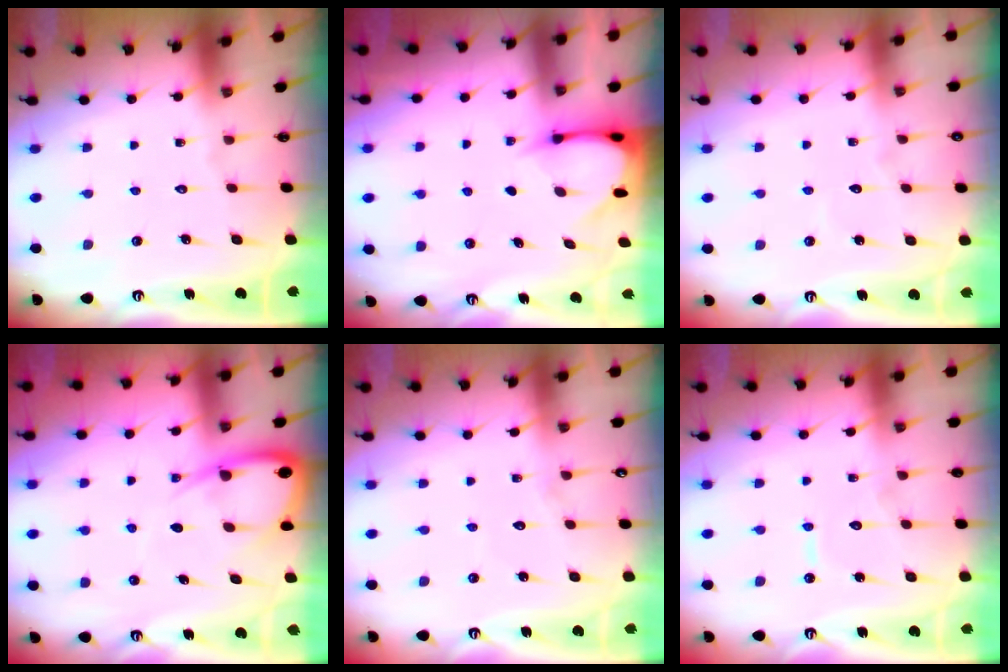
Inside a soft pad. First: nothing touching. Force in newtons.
{"total": 3.5, "press": 3.4, "slide": 0.3}
{"total": 2.5, "press": 2.5, "slide": 0.2}
{"total": 7.7, "press": 7.7, "slide": 0.9}
{"total": 4.0, "press": 4.0, "slide": 0.4}
{"total": 5.5, "press": 5.5, "slide": 0.4}